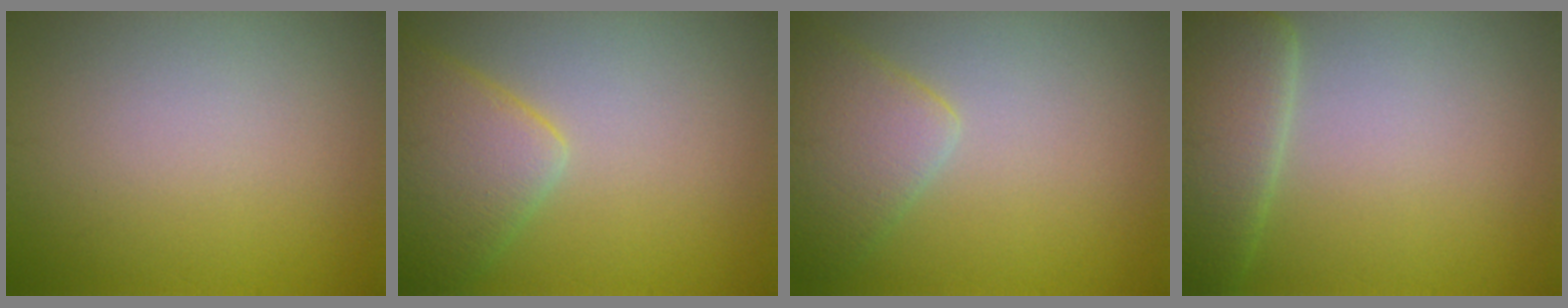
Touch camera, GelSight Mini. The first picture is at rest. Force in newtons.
{"total": 5.3, "press": 5.3, "slide": 0.2}
{"total": 3.9, "press": 3.9, "slide": 0.4}
{"total": 5.8, "press": 5.8, "slide": 0.1}